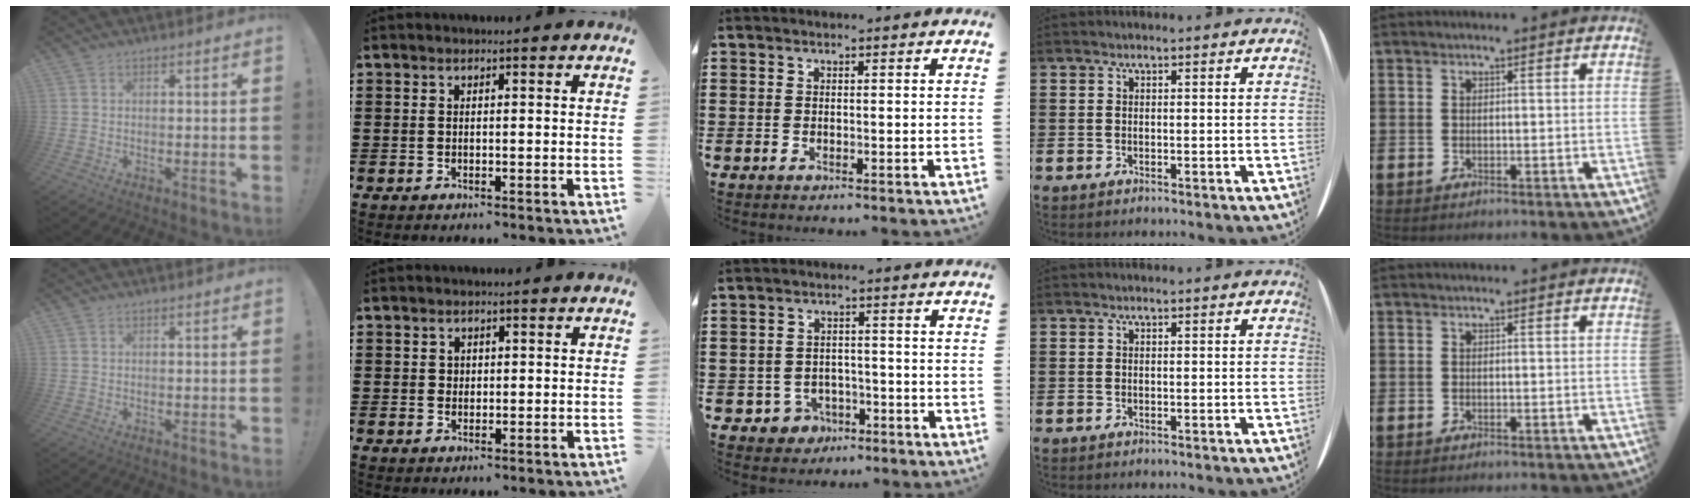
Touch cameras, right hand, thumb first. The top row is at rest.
{"index": {"total": 1.0, "force": [0.4, 0.9, 0.2], "torque": [-0.007, 0.003, 0.009]}, "middle": {"total": 3.3, "force": [-2.5, 2.1, 0.5], "torque": [-0.025, 0.003, -0.056]}}